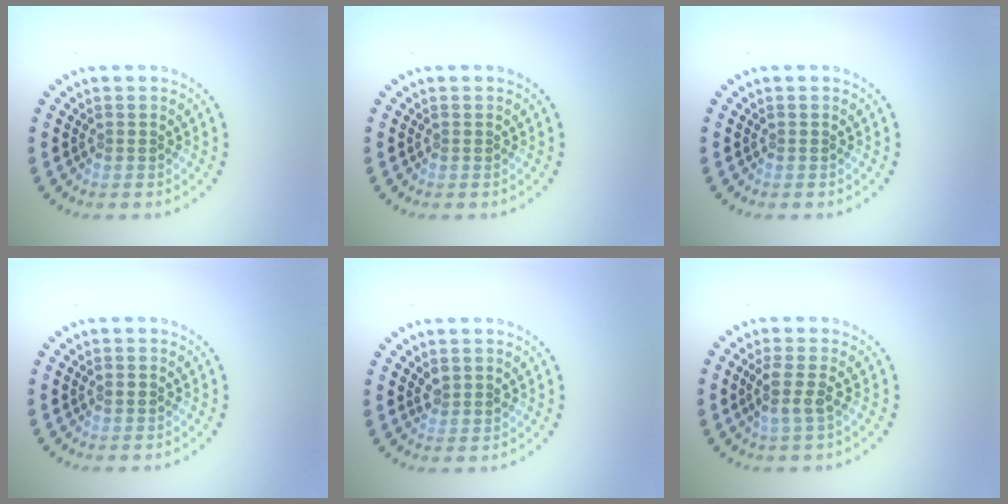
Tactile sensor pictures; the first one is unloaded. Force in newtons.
{"total": 0.0}
{"total": 0.0}
{"total": 0.8, "press": 0.8, "slide": 0.1}
{"total": 0.9, "press": 0.8, "slide": 0.5}
{"total": 2.1, "press": 1.7, "slide": 1.3}